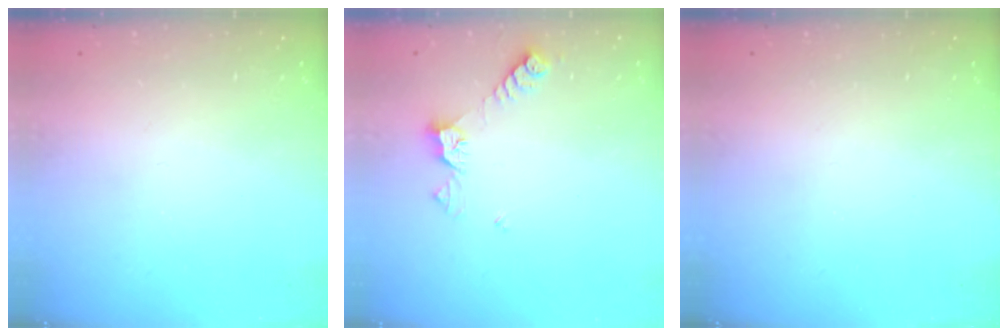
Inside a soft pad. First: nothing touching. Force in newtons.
{"total": 6.0, "press": 6.0, "slide": 0.6}
{"total": 0.0}